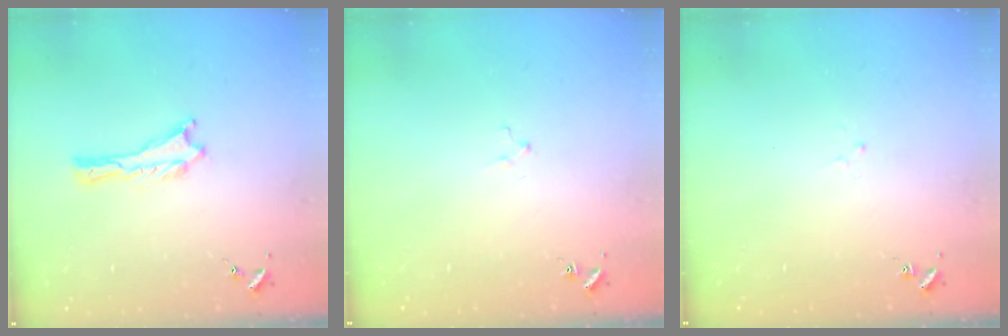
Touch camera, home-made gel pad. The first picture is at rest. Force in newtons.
{"total": 1.5, "press": 1.5, "slide": 0.2}
{"total": 1.1, "press": 1.0, "slide": 0.2}